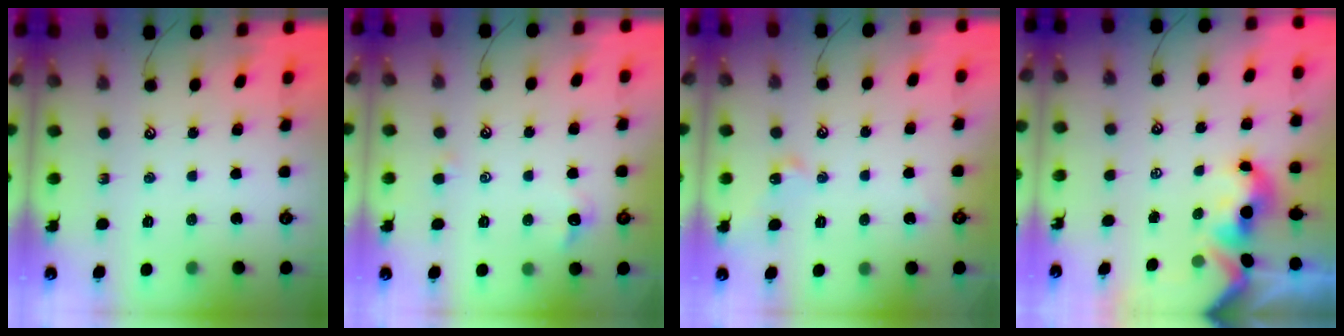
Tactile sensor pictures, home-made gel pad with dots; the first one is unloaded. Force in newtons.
{"total": 0.6, "press": 0.2, "slide": 0.6}
{"total": 1.9, "press": 1.9, "slide": 0.2}
{"total": 1.7, "press": 1.5, "slide": 0.7}